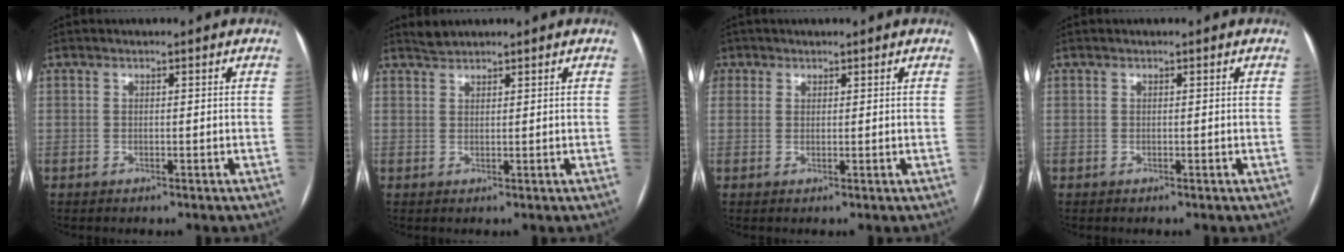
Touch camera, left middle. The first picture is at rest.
{"total": 1.5, "force": [1.5, 0.1, 0.0], "torque": [-0.007, 0.006, 0.033]}
{"total": 2.8, "force": [1.3, 2.4, 0.3], "torque": [0.003, 0.008, 0.022]}
{"total": 0.0}